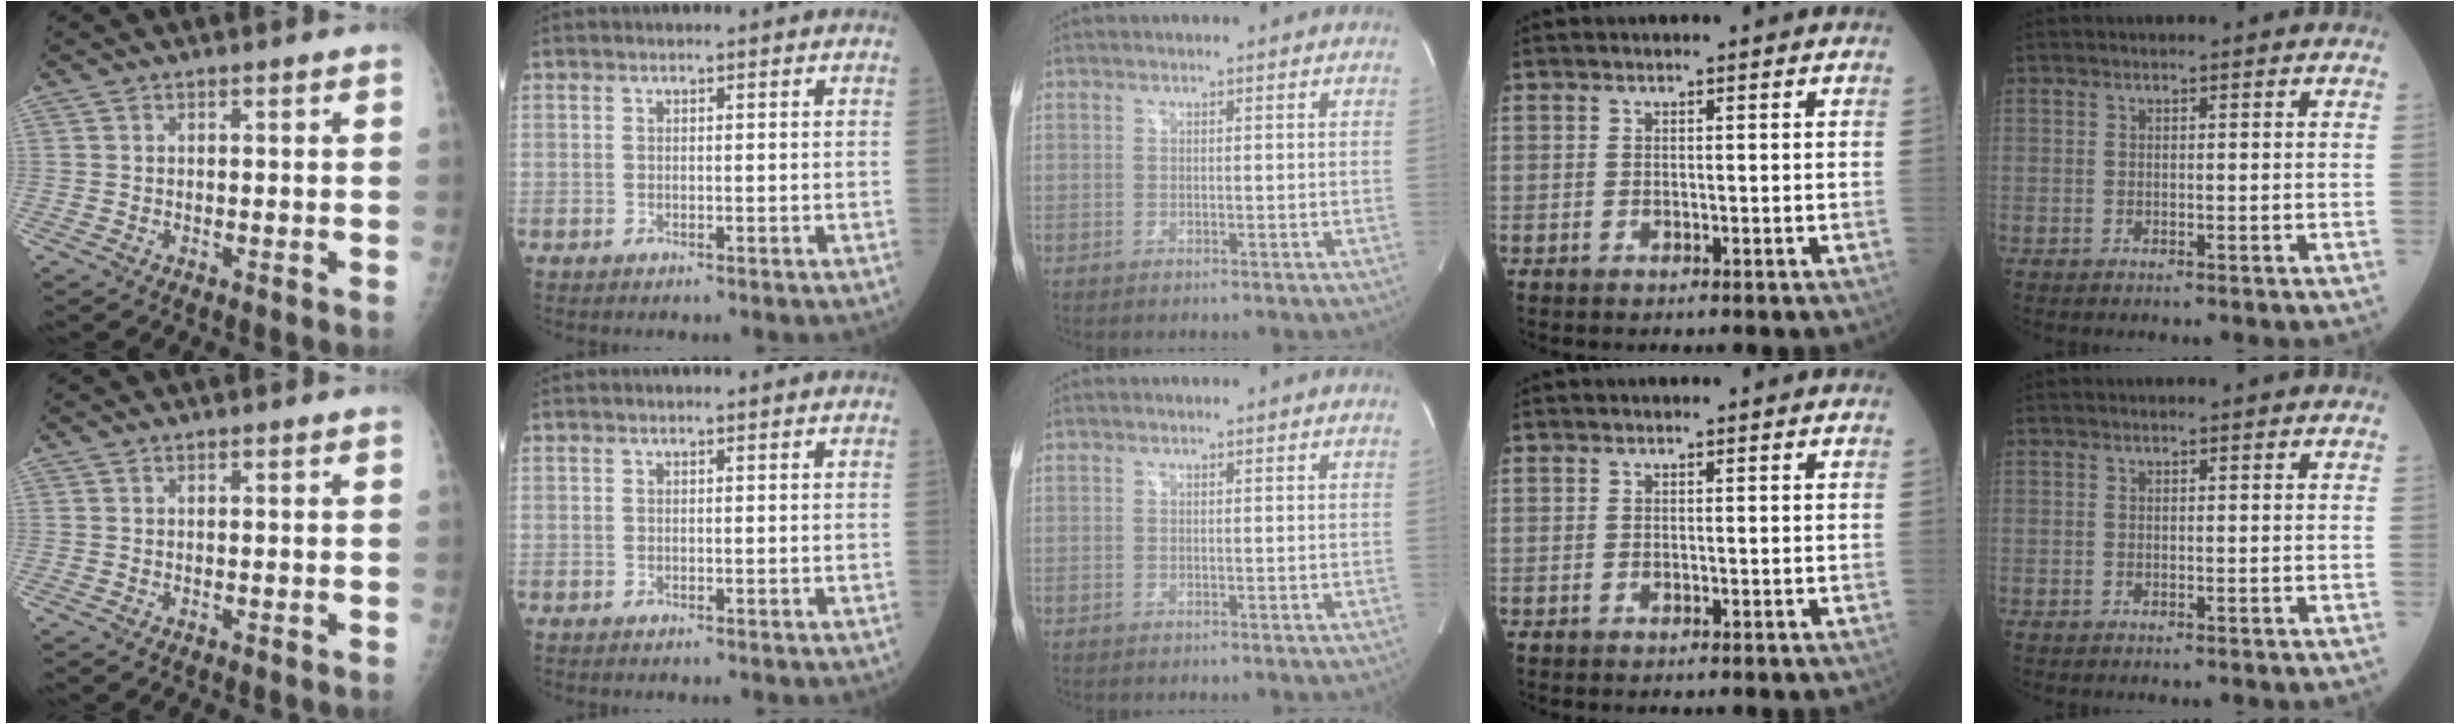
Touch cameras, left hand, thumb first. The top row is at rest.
{}